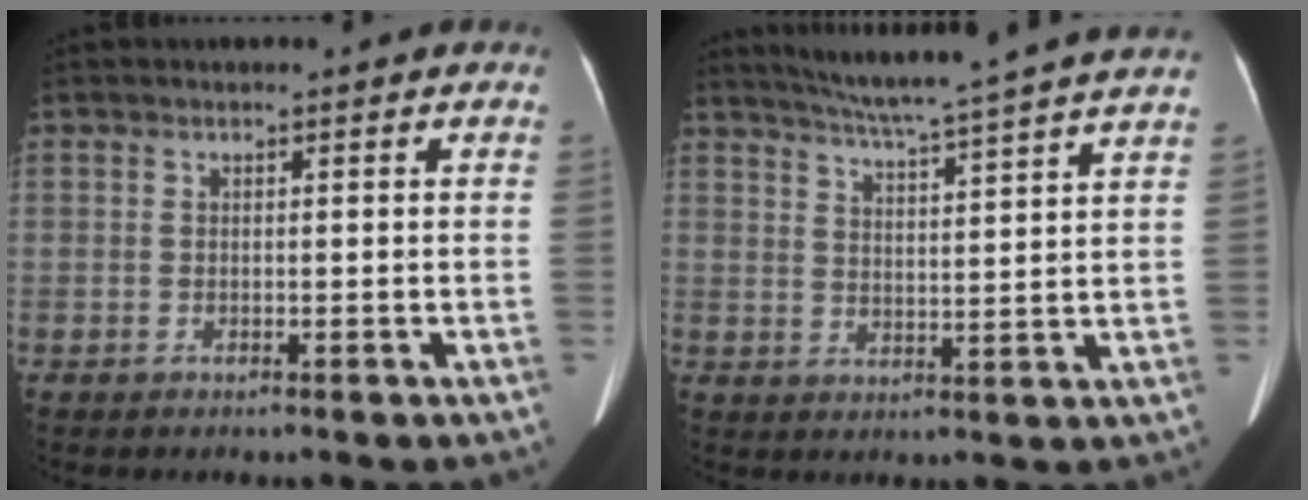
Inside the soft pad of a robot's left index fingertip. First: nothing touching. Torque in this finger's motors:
{"motor_torque": [0.48, -0.96, 0.00, 0.05]}